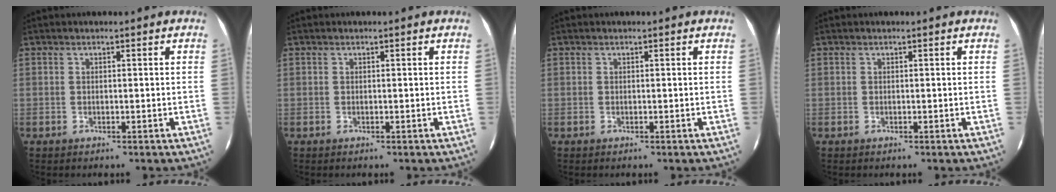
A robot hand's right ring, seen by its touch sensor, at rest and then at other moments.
{"total": 0.0}
{"total": 0.0}
{"total": 0.0}